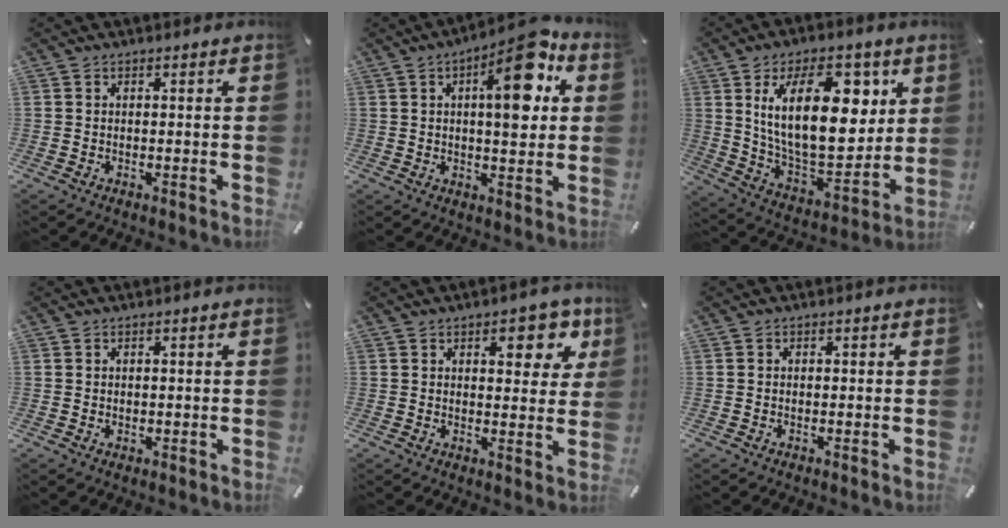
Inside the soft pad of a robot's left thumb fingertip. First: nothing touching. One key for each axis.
{"total": 15.4, "fx": 5.4, "fy": 6.1, "fz": 13.1, "tx": -0.175, "ty": -0.025, "tz": 0.080}
{"total": 24.8, "fx": 8.8, "fy": 13.0, "fz": 19.2, "tx": -0.322, "ty": -0.036, "tz": 0.140}
{"total": 0.7, "fx": 0.2, "fy": 0.6, "fz": 0.2, "tx": -0.004, "ty": 0.003, "tz": 0.004}
{"total": 9.4, "fx": 4.8, "fy": 4.8, "fz": 6.4, "tx": -0.064, "ty": -0.021, "tz": 0.075}
{"total": 0.6, "fx": 0.0, "fy": 0.4, "fz": 0.4, "tx": -0.008, "ty": 0.001, "tz": 0.000}